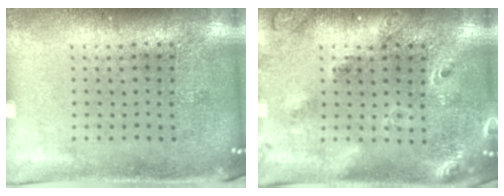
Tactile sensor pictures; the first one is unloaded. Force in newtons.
{"total": 1.7, "press": 1.6, "slide": 0.6}